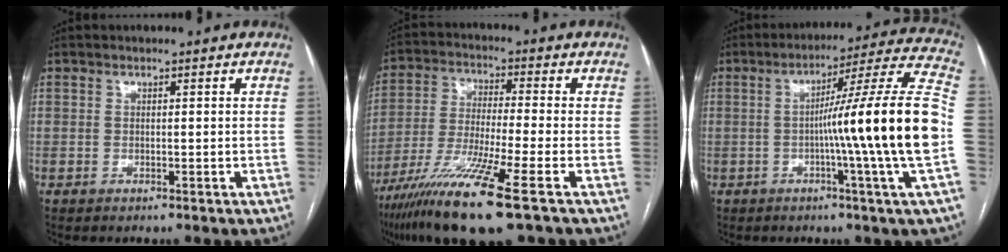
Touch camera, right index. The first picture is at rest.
{"total": 14.5, "force": [-8.4, -0.4, 11.7], "torque": [-0.244, -0.043, -0.155]}
{"total": 18.6, "force": [-2.5, -2.9, 18.2], "torque": [-0.260, -0.003, -0.054]}